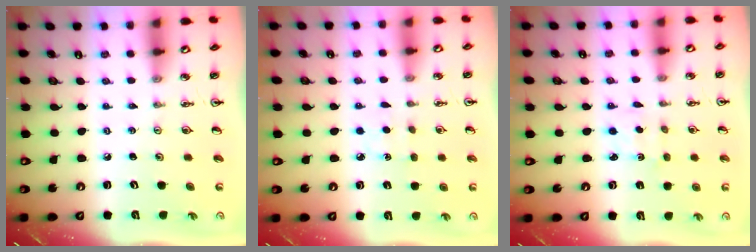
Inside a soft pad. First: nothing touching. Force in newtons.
{"total": 2.9, "press": 2.9, "slide": 0.3}
{"total": 2.4, "press": 2.3, "slide": 0.4}